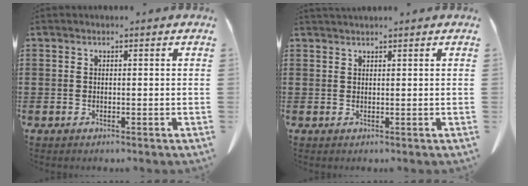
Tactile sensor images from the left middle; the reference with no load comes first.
{"total": 0.9, "force": [0.9, 0.0, 0.1], "torque": [-0.005, -0.002, 0.018]}